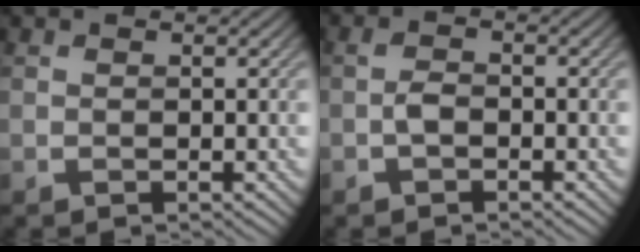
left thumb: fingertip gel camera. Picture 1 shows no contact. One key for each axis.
{"total": 1.8, "fx": -0.8, "fy": 1.1, "fz": 1.2, "tx": -0.026, "ty": 0.004, "tz": -0.020}